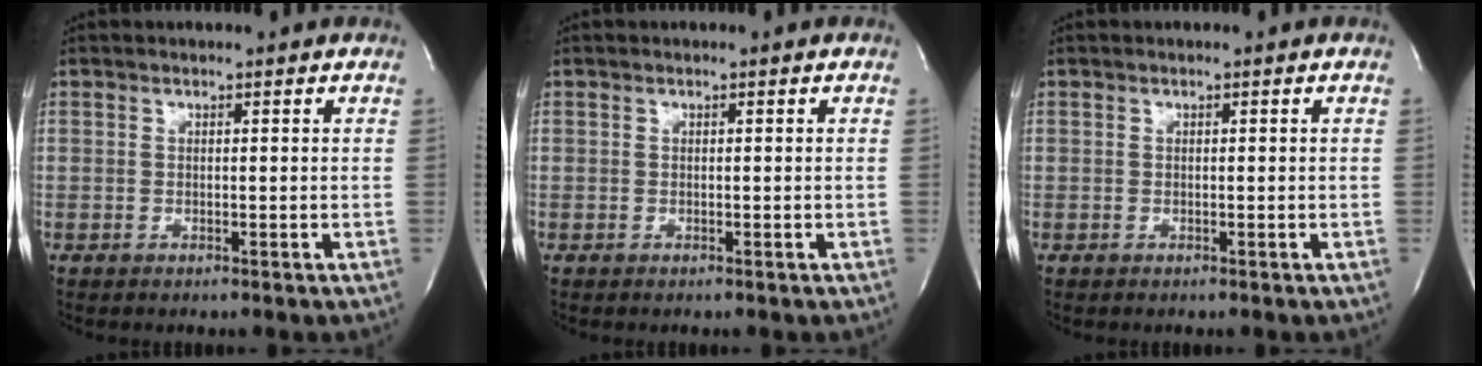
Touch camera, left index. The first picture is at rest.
{"total": 0.0}
{"total": 0.0}